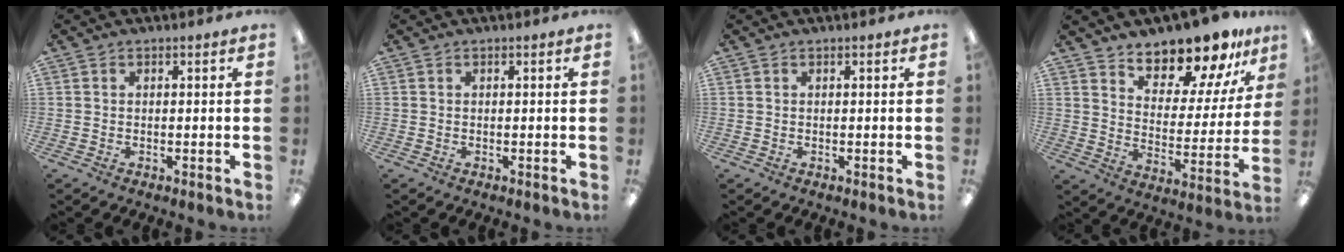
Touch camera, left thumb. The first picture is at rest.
{"total": 0.0}
{"total": 0.0}
{"total": 14.1, "force": [13.0, 3.9, 4.0], "torque": [-0.069, -0.107, 0.232]}